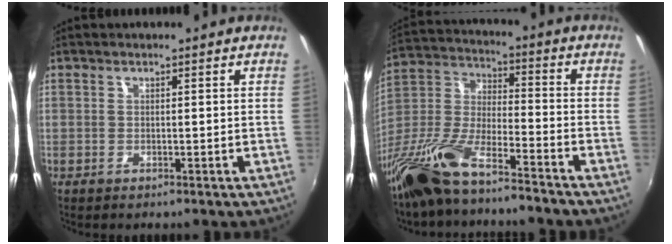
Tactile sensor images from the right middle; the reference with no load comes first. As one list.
[{"total": 17.2, "force": [-13.1, 3.2, 10.6], "torque": [-0.229, -0.021, -0.253]}]